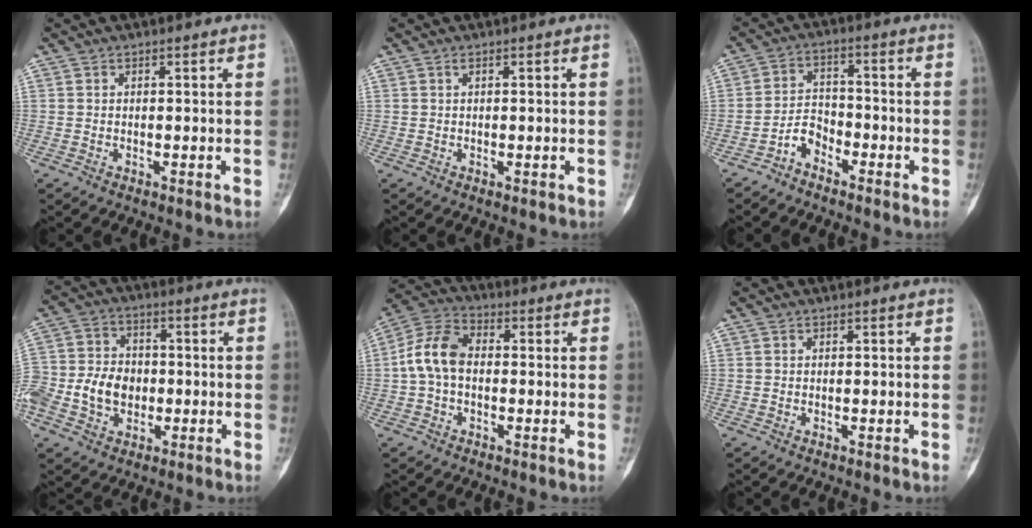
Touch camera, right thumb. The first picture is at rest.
{"total": 1.1, "force": [0.0, 0.4, 1.0], "torque": [-0.016, 0.000, 0.003]}
{"total": 4.2, "force": [-3.2, 2.4, 1.3], "torque": [-0.014, 0.032, -0.070]}
{"total": 14.5, "force": [-3.1, 11.1, 8.8], "torque": [-0.175, 0.023, -0.055]}
{"total": 8.8, "force": [-0.5, 5.8, 6.6], "torque": [-0.129, 0.027, -0.021]}
{"total": 0.0}